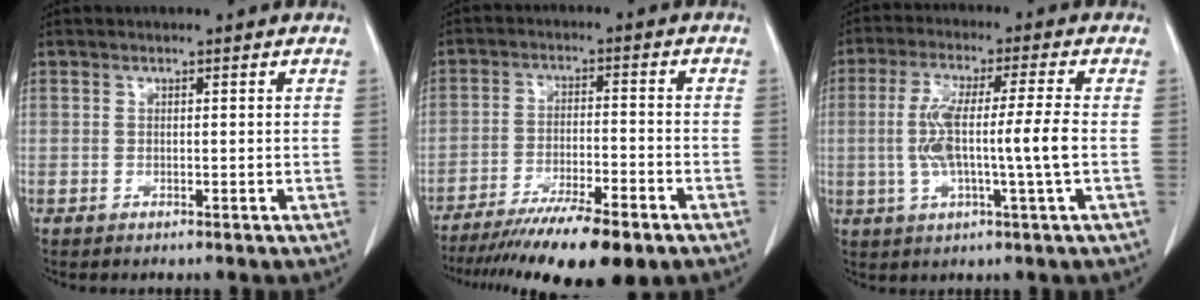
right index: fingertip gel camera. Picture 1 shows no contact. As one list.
[{"total": 15.3, "force": [-11.7, 1.6, 9.7], "torque": [-0.149, -0.032, -0.186]}, {"total": 10.0, "force": [-0.9, 0.0, 10.0], "torque": [-0.196, 0.006, -0.018]}]